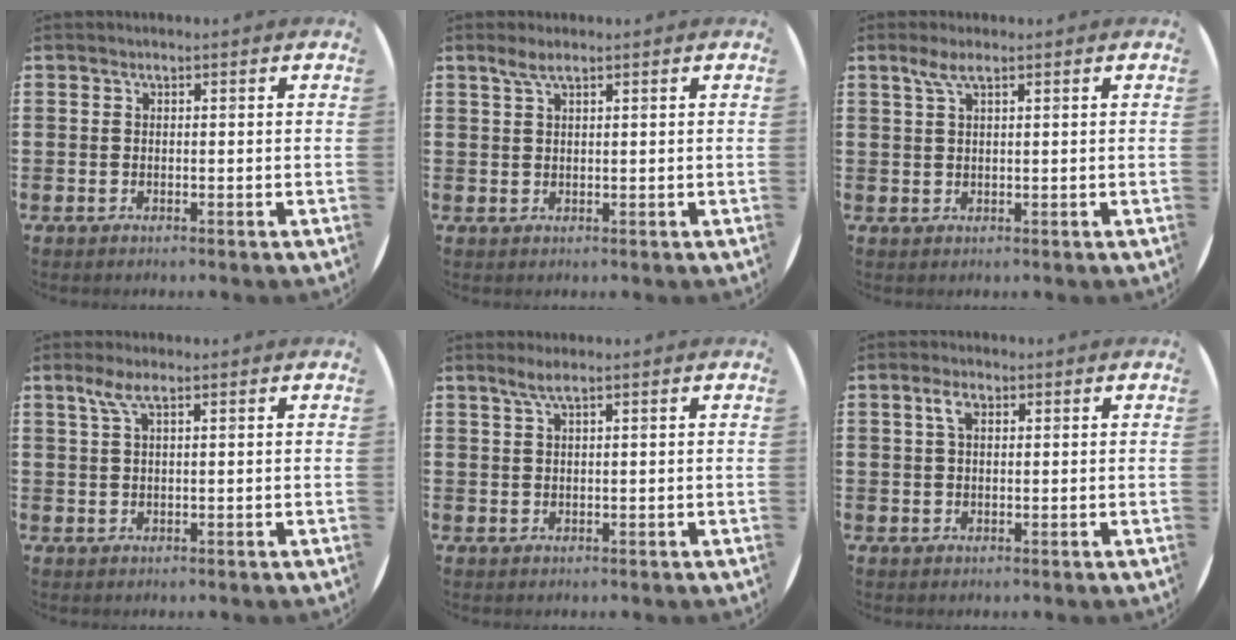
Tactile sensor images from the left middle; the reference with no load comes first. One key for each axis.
{"total": 2.0, "fx": 1.4, "fy": 0.3, "fz": 1.4, "tx": -0.030, "ty": 0.003, "tz": 0.024}
{"total": 2.4, "fx": 1.4, "fy": 0.4, "fz": 1.9, "tx": -0.041, "ty": 0.004, "tz": 0.024}
{"total": 2.7, "fx": 1.4, "fy": 0.5, "fz": 2.3, "tx": -0.048, "ty": 0.005, "tz": 0.024}
{"total": 1.9, "fx": 1.2, "fy": 0.0, "fz": 1.5, "tx": -0.032, "ty": 0.001, "tz": 0.020}
{"total": 2.6, "fx": 1.2, "fy": 1.3, "fz": 1.9, "tx": -0.035, "ty": 0.005, "tz": 0.019}